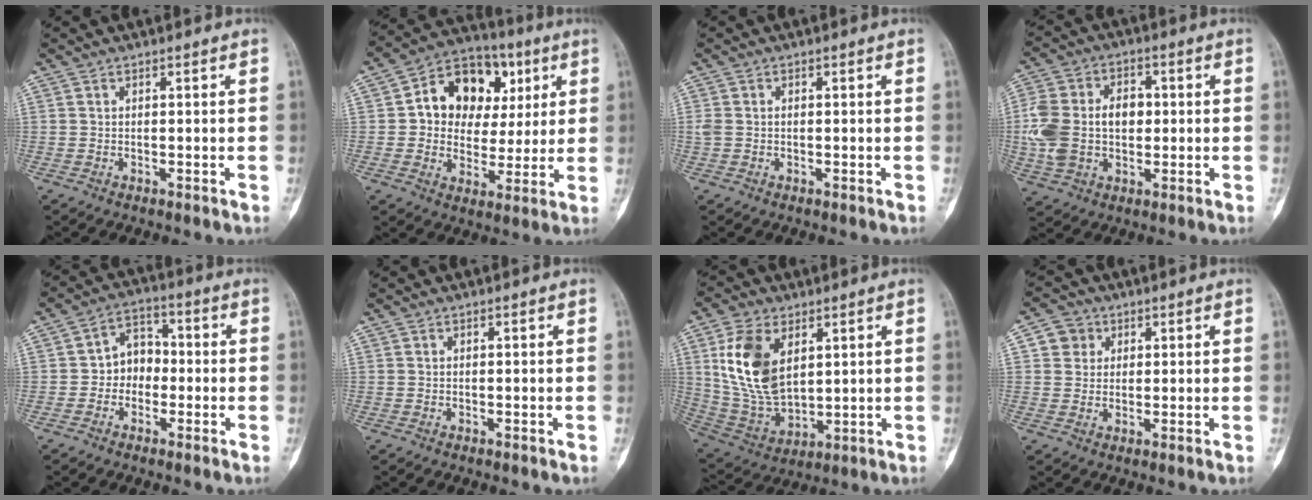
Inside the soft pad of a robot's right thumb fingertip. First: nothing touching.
{"total": 15.8, "force": [4.0, 12.4, 9.0], "torque": [-0.085, 0.012, 0.062]}
{"total": 1.7, "force": [0.0, 1.3, 1.0], "torque": [-0.033, 0.004, 0.001]}
{"total": 14.4, "force": [0.1, 10.1, 10.3], "torque": [-0.204, 0.022, 0.006]}
{"total": 6.5, "force": [-1.1, 5.4, 3.5], "torque": [-0.020, 0.028, -0.035]}
{"total": 0.0}
{"total": 15.3, "force": [4.8, 9.0, 11.4], "torque": [-0.210, -0.021, 0.108]}
{"total": 4.3, "force": [1.5, 4.0, 0.9], "torque": [0.009, -0.001, 0.020]}